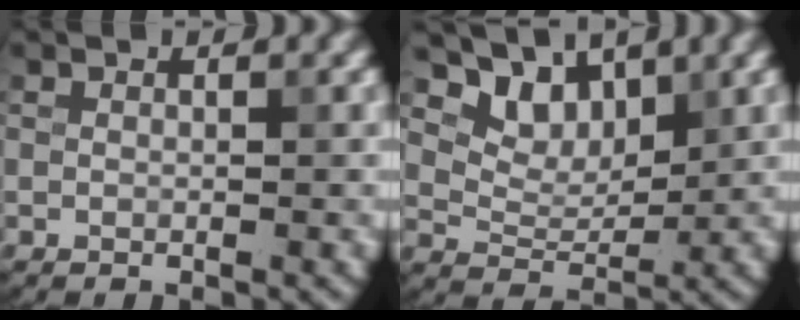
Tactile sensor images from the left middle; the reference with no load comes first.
{"total": 5.0, "force": [3.6, 2.8, 2.1], "torque": [-0.046, -0.009, 0.066]}